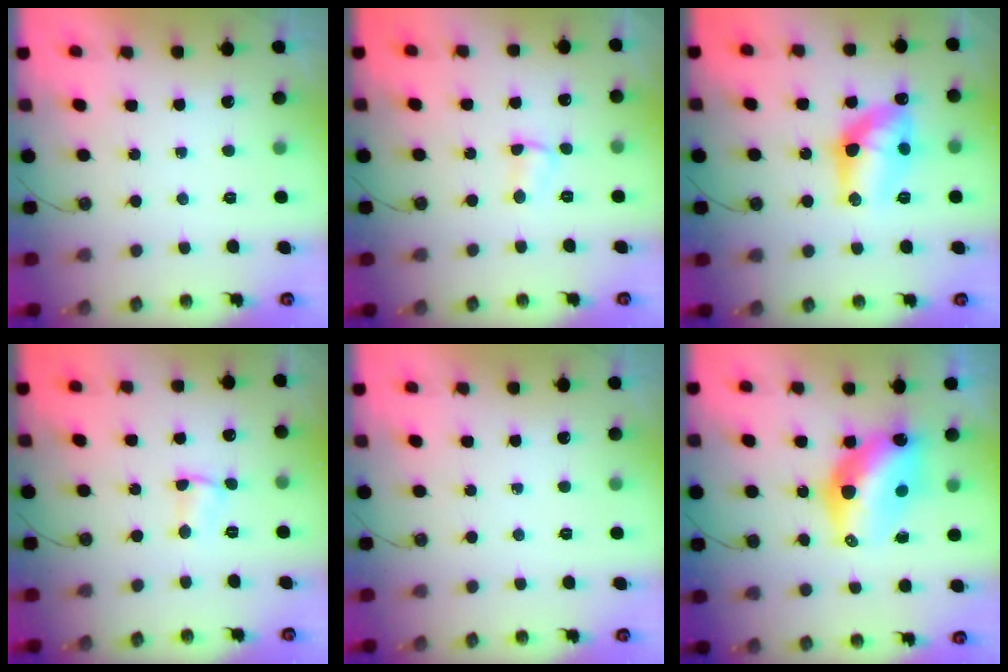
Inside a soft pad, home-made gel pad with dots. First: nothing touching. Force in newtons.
{"total": 4.4, "press": 4.4, "slide": 0.6}
{"total": 13.1, "press": 13.0, "slide": 1.0}
{"total": 4.0, "press": 2.2, "slide": 3.3}
{"total": 0.0}
{"total": 12.8, "press": 12.7, "slide": 1.2}